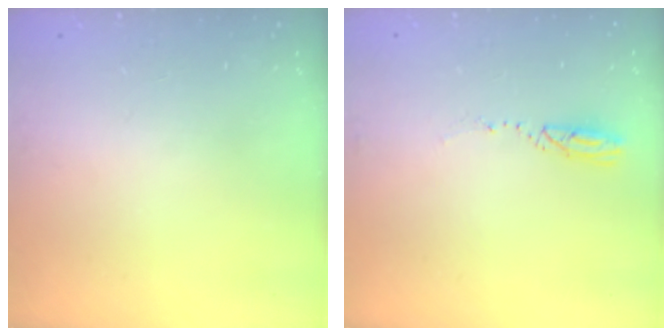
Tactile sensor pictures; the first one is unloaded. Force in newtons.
{"total": 3.4, "press": 3.3, "slide": 0.8}